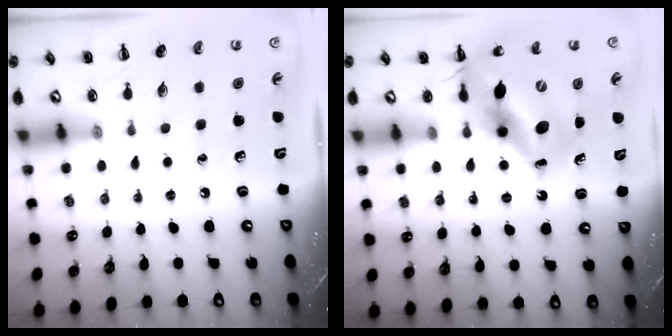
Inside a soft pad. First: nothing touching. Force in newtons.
{"total": 14.0, "press": 13.5, "slide": 3.5}